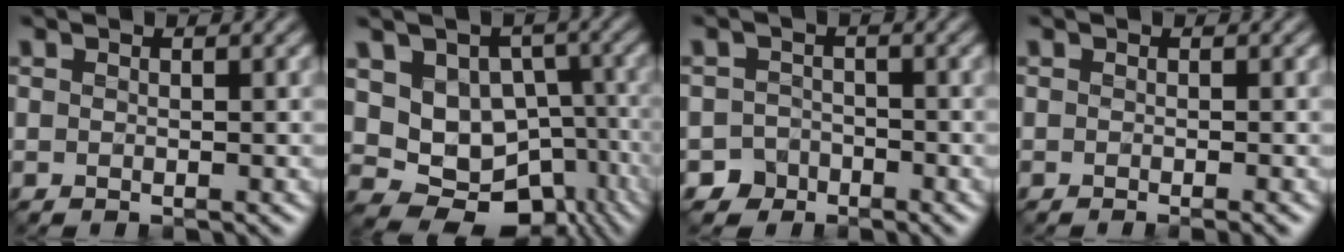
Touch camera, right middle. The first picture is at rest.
{"total": 10.1, "force": [-1.2, 7.9, 6.2], "torque": [-0.082, -0.011, -0.006]}
{"total": 2.6, "force": [-1.9, 1.8, -0.2], "torque": [0.018, 0.004, -0.034]}
{"total": 0.5, "force": [-0.3, -0.2, 0.4], "torque": [-0.008, -0.005, -0.005]}